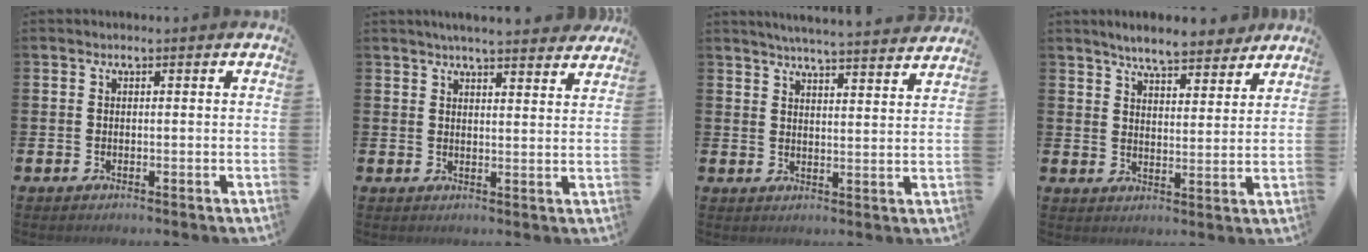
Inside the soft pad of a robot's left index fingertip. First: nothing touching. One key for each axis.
{"total": 4.7, "fx": 4.6, "fy": -0.2, "fz": 0.9, "tx": -0.028, "ty": -0.020, "tz": 0.082}
{"total": 5.3, "fx": 5.2, "fy": -0.6, "fz": 0.8, "tx": -0.029, "ty": -0.032, "tz": 0.091}
{"total": 6.7, "fx": 6.4, "fy": 1.1, "fz": 1.8, "tx": -0.039, "ty": -0.037, "tz": 0.110}